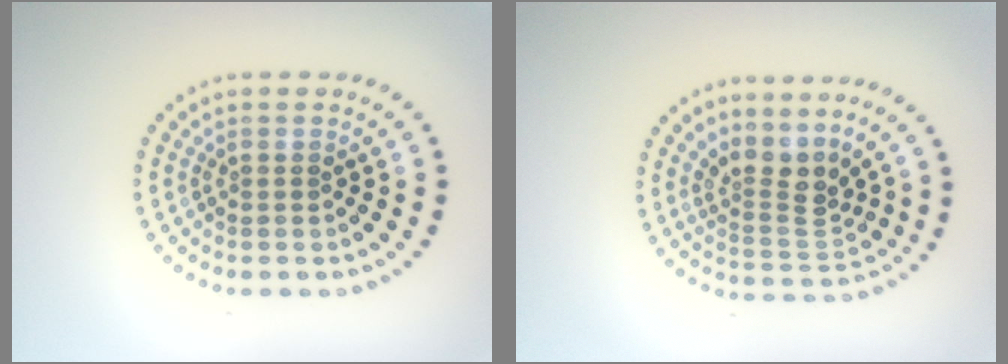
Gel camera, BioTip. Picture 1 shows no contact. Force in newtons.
{"total": 3.4, "press": 2.3, "slide": 2.4}